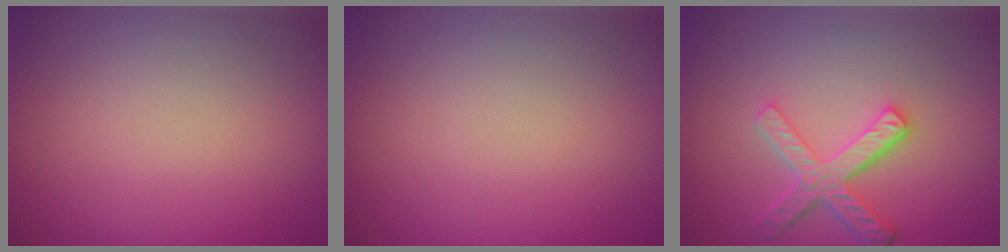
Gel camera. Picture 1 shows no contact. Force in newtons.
{"total": 0.0}
{"total": 3.9, "press": 3.2, "slide": 2.2}